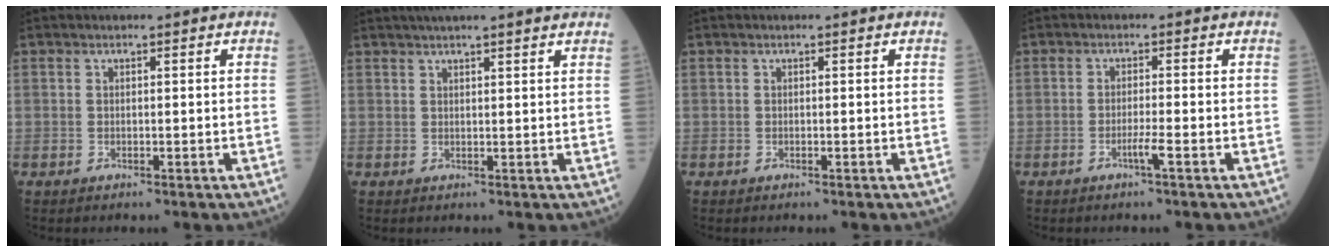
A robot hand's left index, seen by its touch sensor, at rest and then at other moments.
{"total": 9.3, "force": [7.9, 0.4, 4.8], "torque": [-0.068, 0.034, 0.096]}
{"total": 0.0}
{"total": 2.0, "force": [-1.1, -0.4, 1.6], "torque": [-0.032, -0.002, -0.022]}